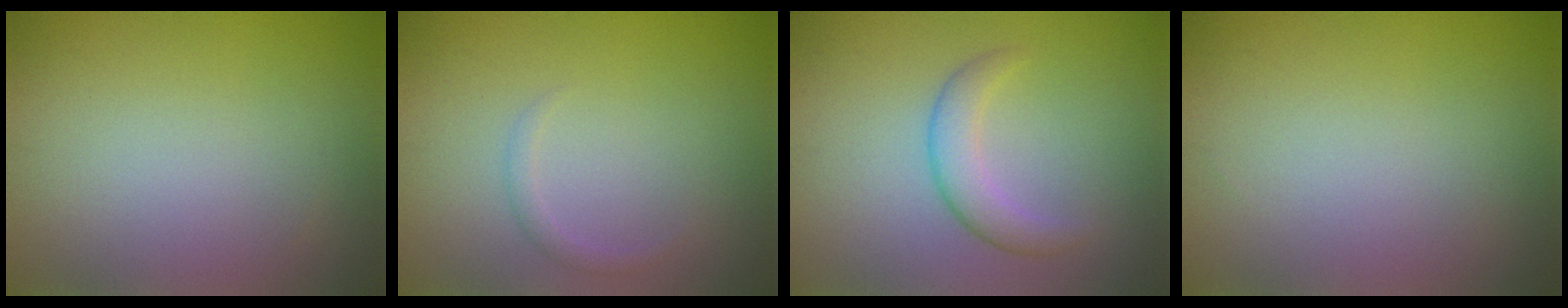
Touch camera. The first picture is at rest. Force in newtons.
{"total": 0.9, "press": 0.9, "slide": 0.0}
{"total": 2.7, "press": 2.7, "slide": 0.1}
{"total": 0.0}